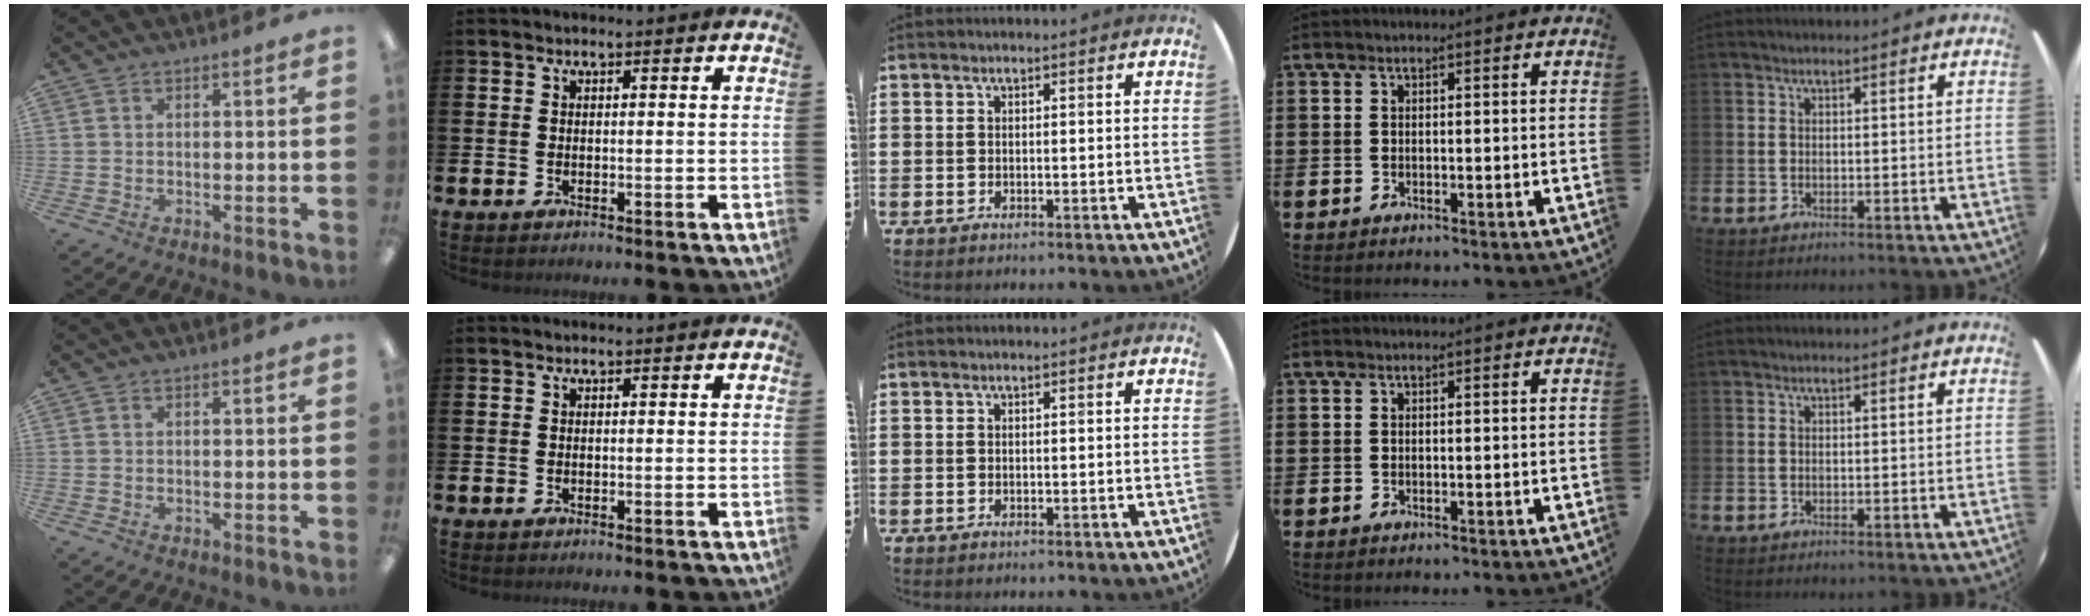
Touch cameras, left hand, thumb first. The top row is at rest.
{}